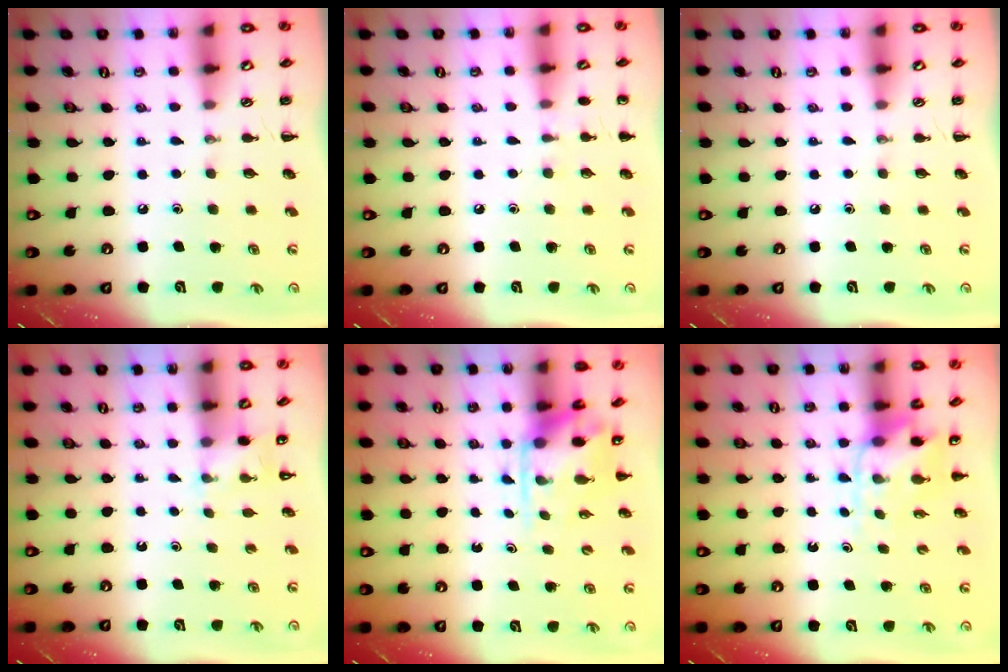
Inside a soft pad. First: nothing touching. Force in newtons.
{"total": 5.0, "press": 4.7, "slide": 1.6}
{"total": 0.0}
{"total": 2.2, "press": 2.1, "slide": 0.7}
{"total": 3.5, "press": 3.4, "slide": 0.6}
{"total": 4.9, "press": 4.9, "slide": 0.6}